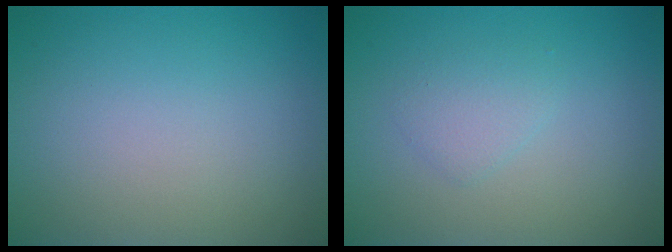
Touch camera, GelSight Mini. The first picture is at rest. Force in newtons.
{"total": 1.4, "press": 1.4, "slide": 0.1}